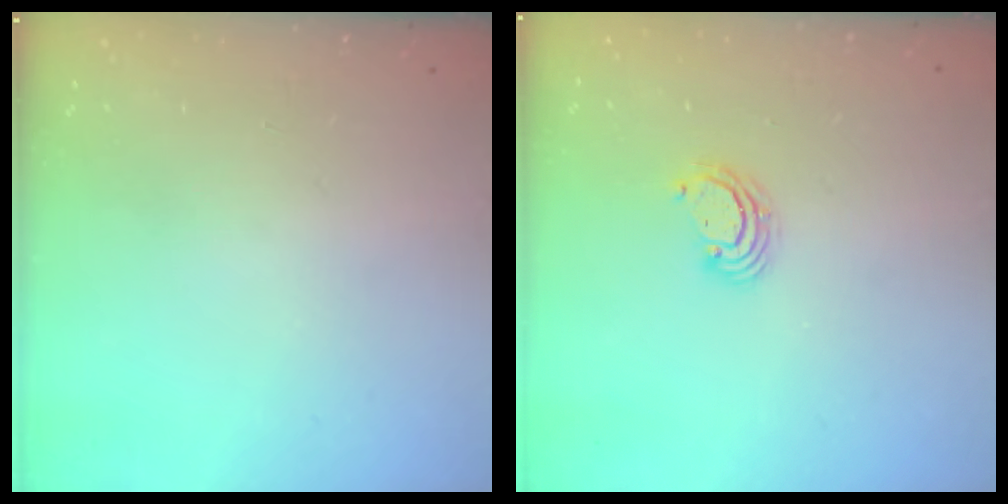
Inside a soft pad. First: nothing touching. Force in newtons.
{"total": 3.2, "press": 3.2, "slide": 0.1}